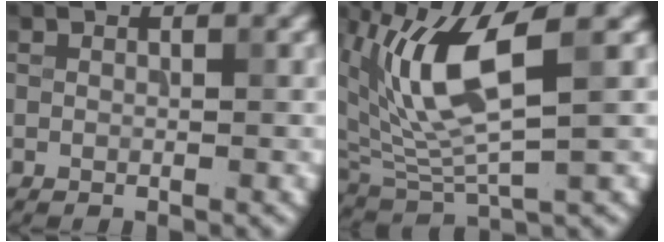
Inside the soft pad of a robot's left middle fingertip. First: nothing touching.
{"total": 7.5, "force": [2.3, 2.5, 6.7], "torque": [-0.153, -0.010, 0.047]}